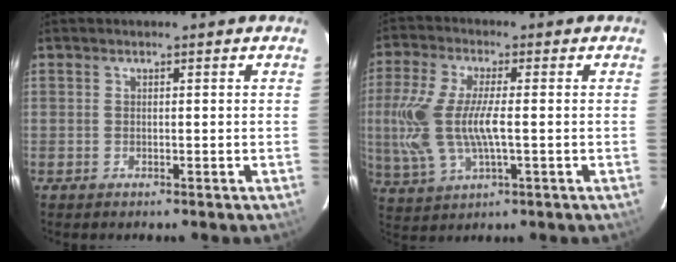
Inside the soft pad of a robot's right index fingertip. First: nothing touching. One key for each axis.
{"total": 12.9, "fx": -1.0, "fy": 4.6, "fz": 11.9, "tx": -0.256, "ty": -0.006, "tz": -0.013}